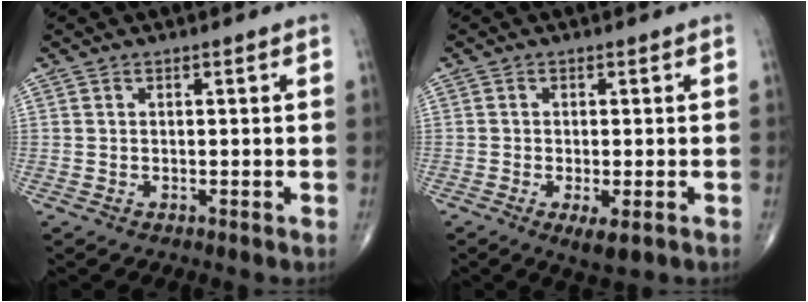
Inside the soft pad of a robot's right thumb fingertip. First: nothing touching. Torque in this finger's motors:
{"motor_torque": [0.00, 0.07, -0.09, -0.07, -0.01]}